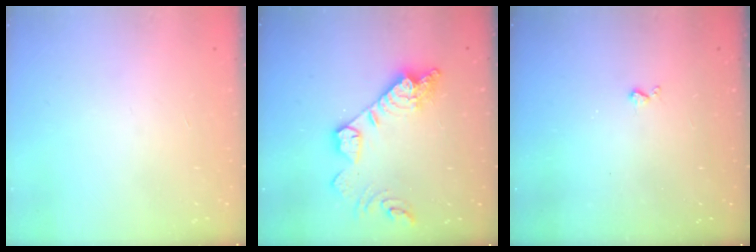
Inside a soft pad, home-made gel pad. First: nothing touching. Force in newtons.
{"total": 15.8, "press": 15.7, "slide": 1.4}
{"total": 3.3, "press": 3.3, "slide": 0.5}